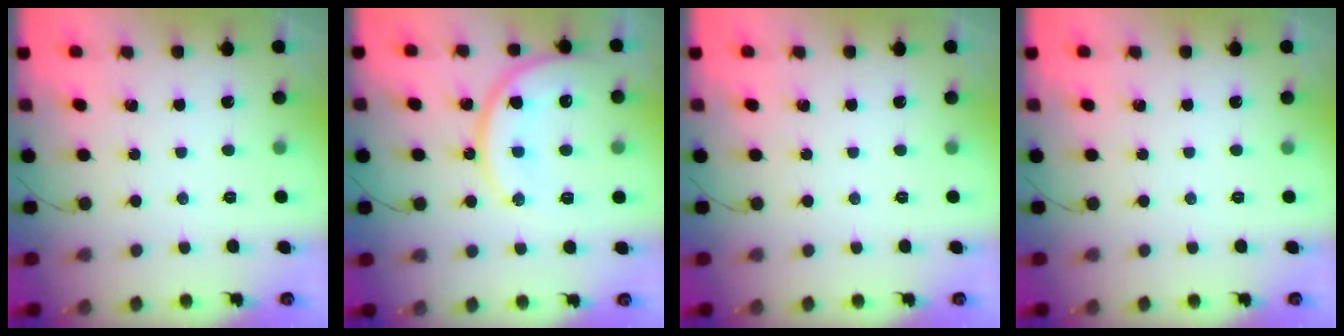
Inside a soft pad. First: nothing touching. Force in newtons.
{"total": 15.1, "press": 15.0, "slide": 1.5}
{"total": 0.0}
{"total": 0.0}